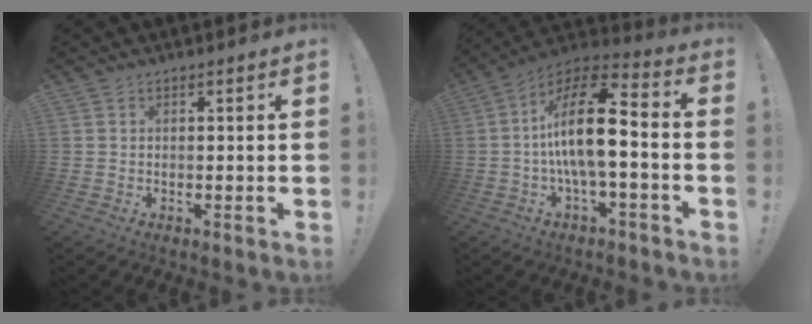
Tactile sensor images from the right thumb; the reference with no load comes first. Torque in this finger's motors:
{"motor_torque": [0.29, 0.75, 1.68, -0.36, 0.14]}